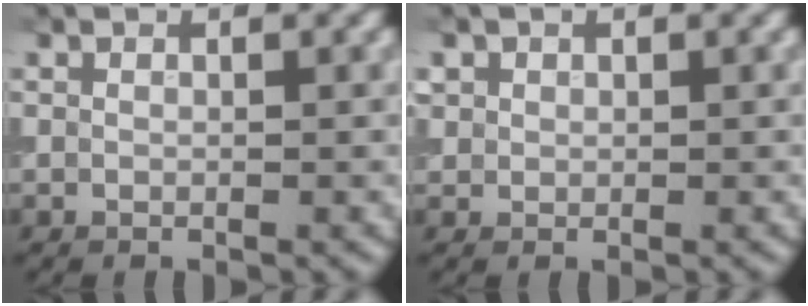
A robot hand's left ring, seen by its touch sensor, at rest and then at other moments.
{"total": 1.0, "force": [0.3, 0.9, 0.1], "torque": [0.007, -0.004, 0.007]}